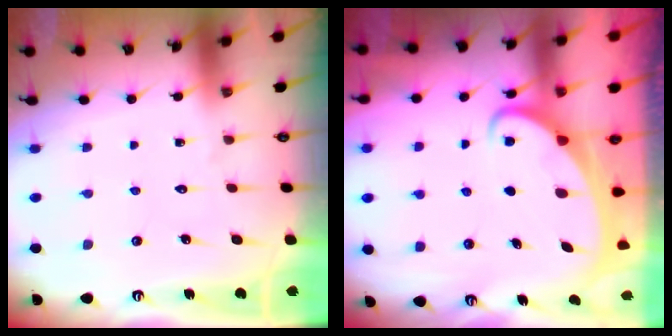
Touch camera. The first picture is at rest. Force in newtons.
{"total": 2.5, "press": 2.5, "slide": 0.4}